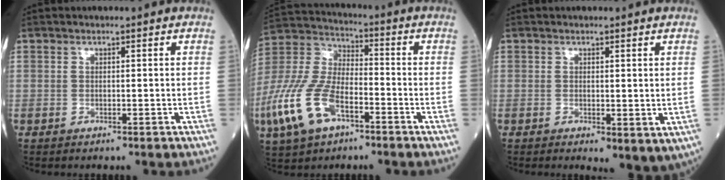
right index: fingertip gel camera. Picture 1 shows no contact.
{"total": 14.5, "force": [-6.4, 7.0, 11.0], "torque": [-0.263, 0.001, -0.121]}
{"total": 4.4, "force": [-0.4, 1.8, 4.0], "torque": [-0.049, -0.014, 0.001]}